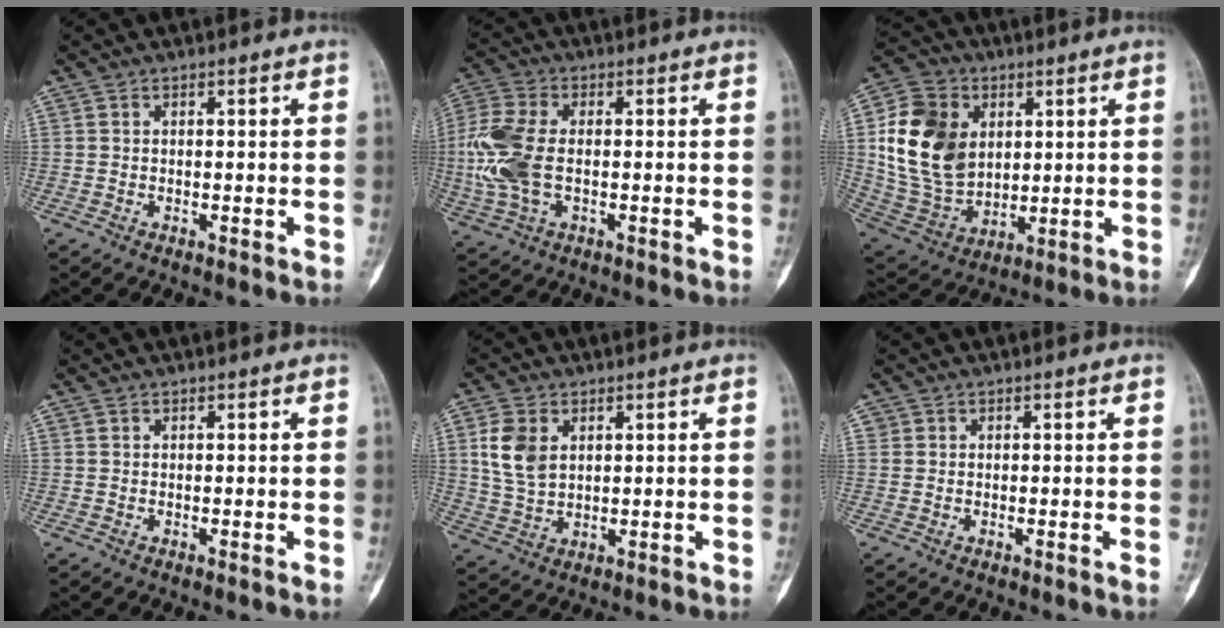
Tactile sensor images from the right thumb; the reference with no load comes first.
{"total": 12.0, "force": [-0.7, 7.0, 9.8], "torque": [-0.238, 0.008, -0.012]}
{"total": 18.5, "force": [3.8, 13.9, 11.6], "torque": [-0.201, -0.009, 0.083]}
{"total": 0.0}
{"total": 7.7, "force": [2.4, 5.2, 5.2], "torque": [-0.097, -0.006, 0.055]}
{"total": 0.5, "force": [0.2, 0.5, 0.1], "torque": [0.001, 0.001, 0.003]}